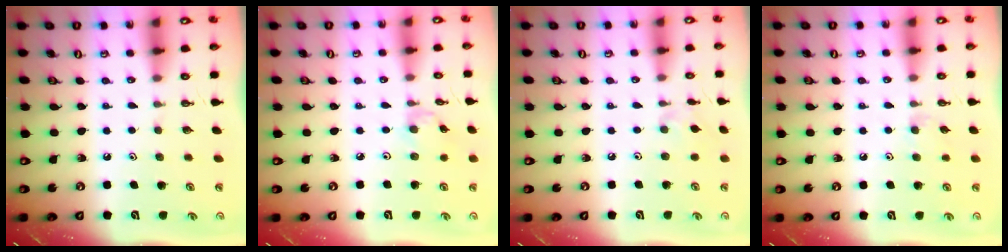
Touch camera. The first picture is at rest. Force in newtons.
{"total": 0.9, "press": 0.8, "slide": 0.2}
{"total": 1.8, "press": 1.7, "slide": 0.5}
{"total": 4.1, "press": 4.1, "slide": 0.6}